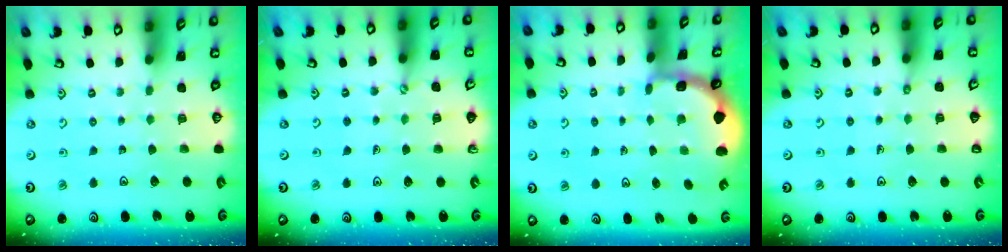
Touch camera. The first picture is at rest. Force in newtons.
{"total": 0.9, "press": 0.9, "slide": 0.1}
{"total": 1.9, "press": 1.9, "slide": 0.2}
{"total": 2.7, "press": 2.7, "slide": 0.5}